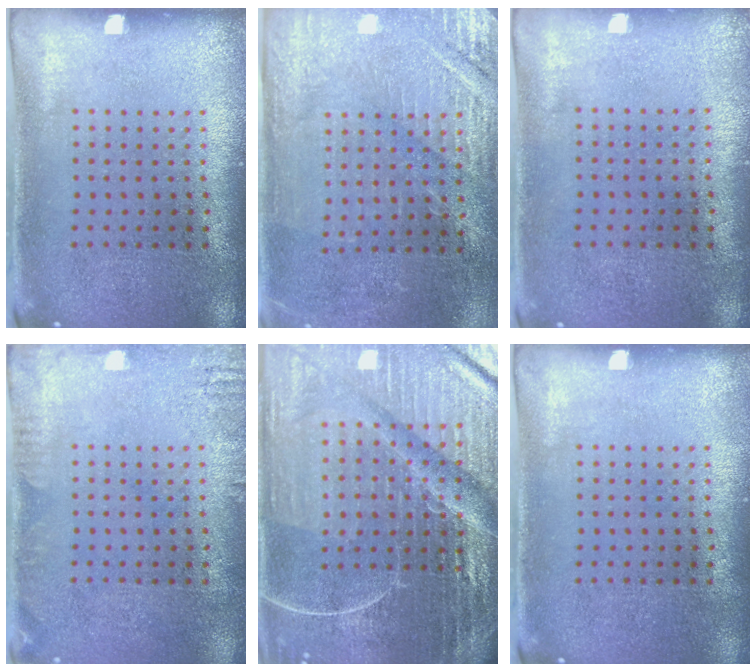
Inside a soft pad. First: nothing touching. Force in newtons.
{"total": 2.9, "press": 2.9, "slide": 0.3}
{"total": 0.0}
{"total": 1.7, "press": 1.7, "slide": 0.2}
{"total": 7.1, "press": 6.2, "slide": 3.5}
{"total": 0.0}